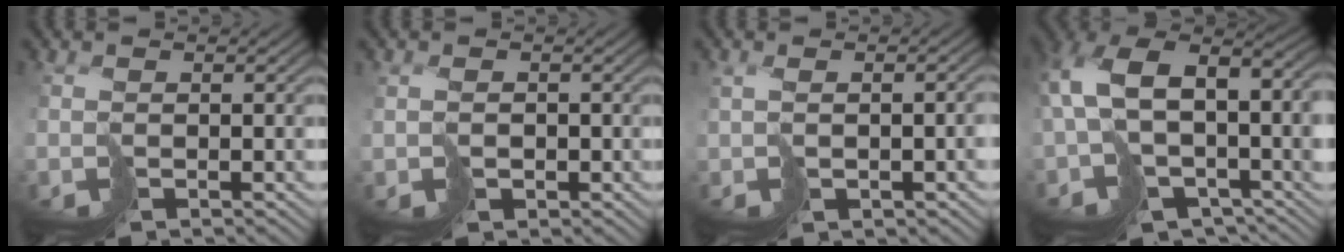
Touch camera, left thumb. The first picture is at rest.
{"total": 1.9, "force": [-0.1, 1.8, 0.6], "torque": [-0.012, 0.000, -0.003]}
{"total": 3.4, "force": [-0.3, 1.5, 3.0], "torque": [-0.055, -0.002, 0.008]}
{"total": 13.3, "force": [-0.8, 8.9, 9.9], "torque": [-0.221, -0.031, 0.029]}